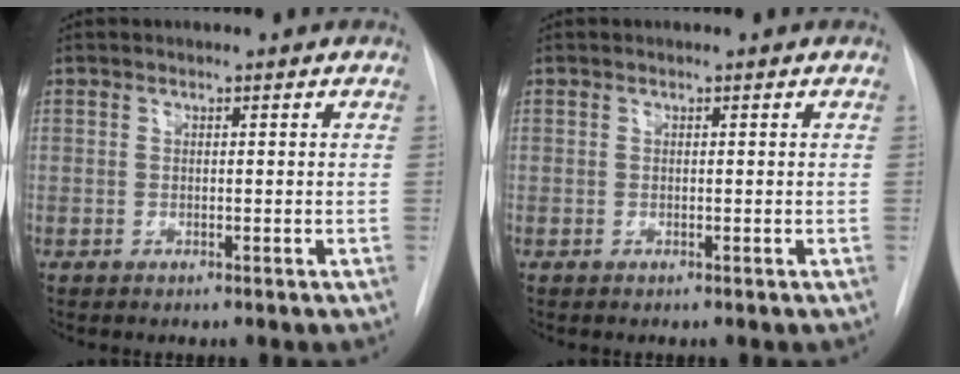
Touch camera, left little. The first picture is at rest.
{"total": 0.0}